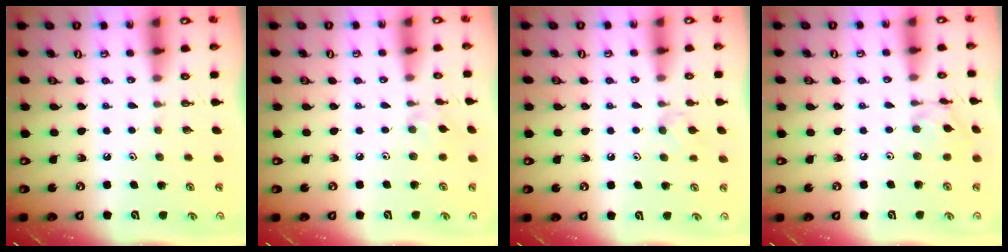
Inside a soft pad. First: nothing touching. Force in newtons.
{"total": 1.8, "press": 1.7, "slide": 0.5}
{"total": 4.3, "press": 4.2, "slide": 0.9}
{"total": 6.9, "press": 6.8, "slide": 0.4}